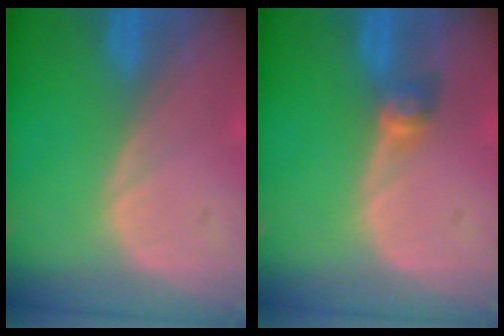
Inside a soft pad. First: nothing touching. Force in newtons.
{"total": 2.6, "press": 2.4, "slide": 1.0}